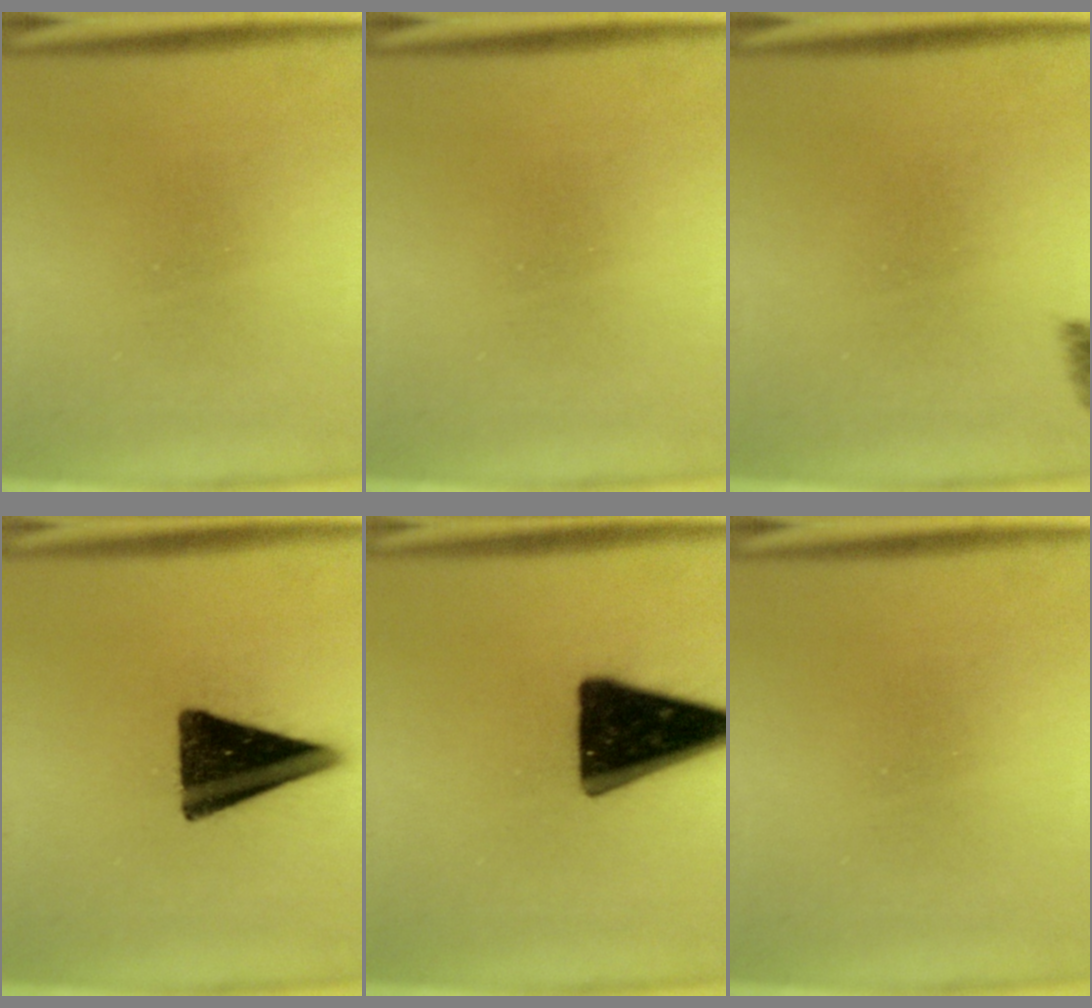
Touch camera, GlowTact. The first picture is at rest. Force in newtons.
{"total": 0.0}
{"total": 2.7}
{"total": 15.9}
{"total": 19.6}
{"total": 0.0}